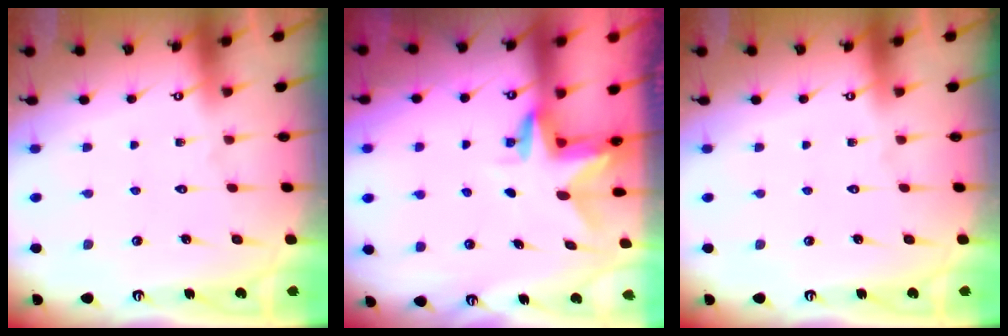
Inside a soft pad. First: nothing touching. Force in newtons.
{"total": 3.0, "press": 3.0, "slide": 0.3}
{"total": 0.0}